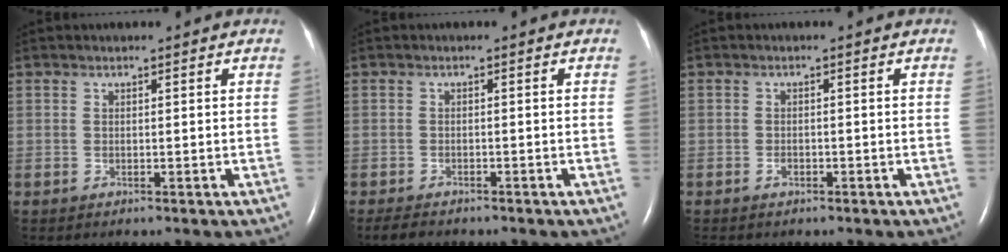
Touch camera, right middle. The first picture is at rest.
{"total": 3.3, "force": [-2.7, 1.1, 1.4], "torque": [-0.029, -0.008, -0.037]}
{"total": 1.2, "force": [-0.8, 0.7, 0.5], "torque": [-0.016, 0.001, -0.014]}